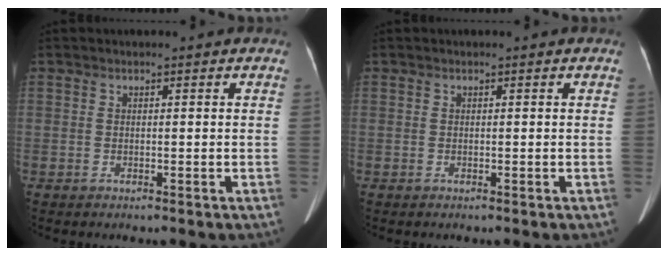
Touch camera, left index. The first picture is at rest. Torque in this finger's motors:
{"motor_torque": [0.05, 0.05, 0.04, 0.02]}